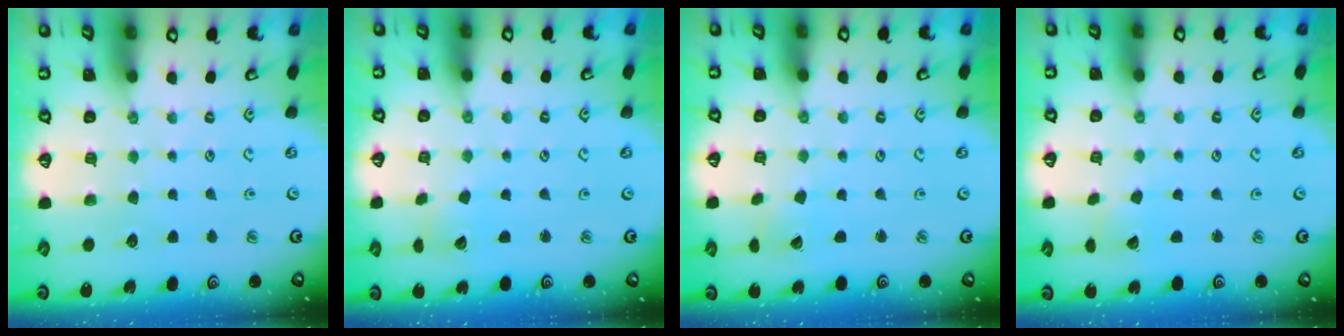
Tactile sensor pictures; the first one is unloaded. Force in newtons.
{"total": 3.5, "press": 3.5, "slide": 0.4}
{"total": 0.0}
{"total": 2.5, "press": 2.4, "slide": 0.3}